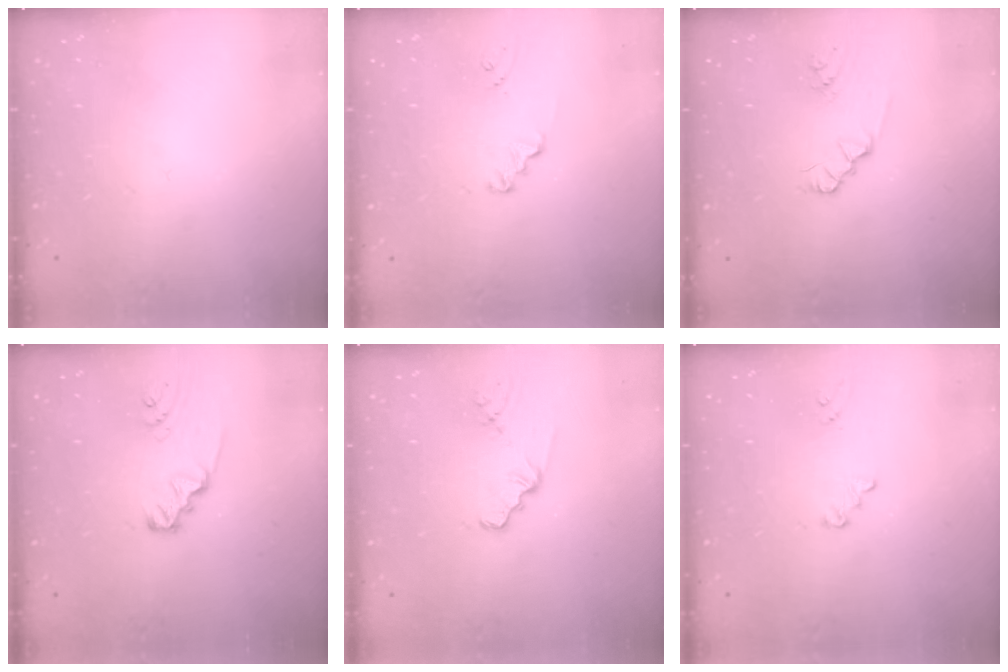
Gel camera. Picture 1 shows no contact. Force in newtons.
{"total": 1.4, "press": 1.4, "slide": 0.1}
{"total": 1.8, "press": 1.8, "slide": 0.2}
{"total": 2.4, "press": 2.4, "slide": 0.1}
{"total": 1.7, "press": 1.7, "slide": 0.1}
{"total": 2.1, "press": 2.0, "slide": 0.2}